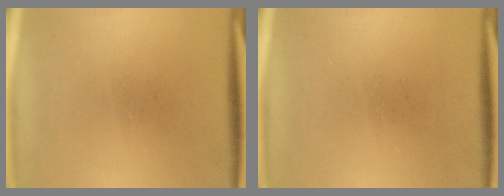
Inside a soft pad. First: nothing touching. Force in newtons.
{"total": 0.0}